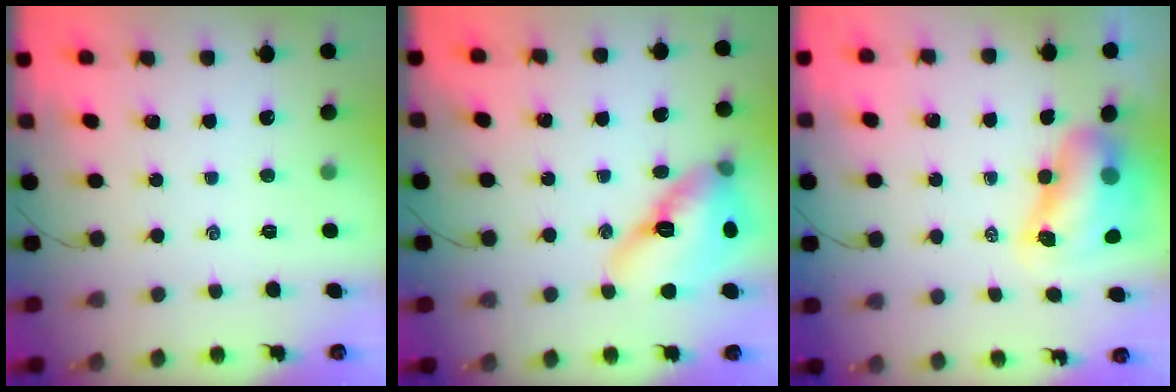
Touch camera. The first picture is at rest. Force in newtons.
{"total": 15.5, "press": 15.0, "slide": 4.1}
{"total": 9.7, "press": 9.4, "slide": 2.6}